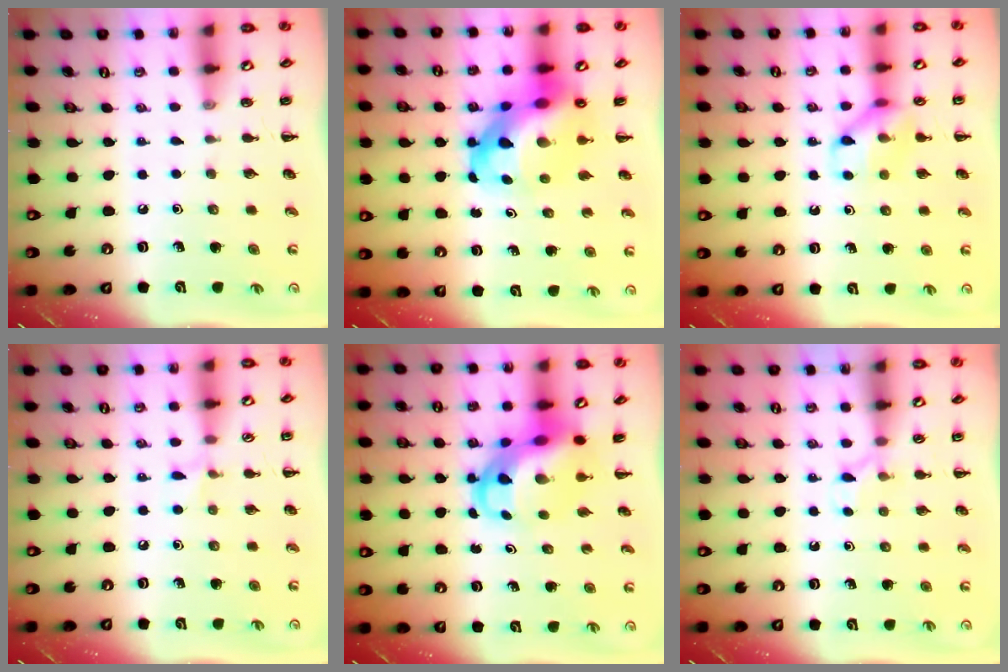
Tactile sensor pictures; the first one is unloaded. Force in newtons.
{"total": 13.8, "press": 13.3, "slide": 3.6}
{"total": 10.1, "press": 10.1, "slide": 0.1}
{"total": 4.6, "press": 4.2, "slide": 1.8}
{"total": 7.7, "press": 7.5, "slide": 2.0}
{"total": 5.9, "press": 5.6, "slide": 1.9}